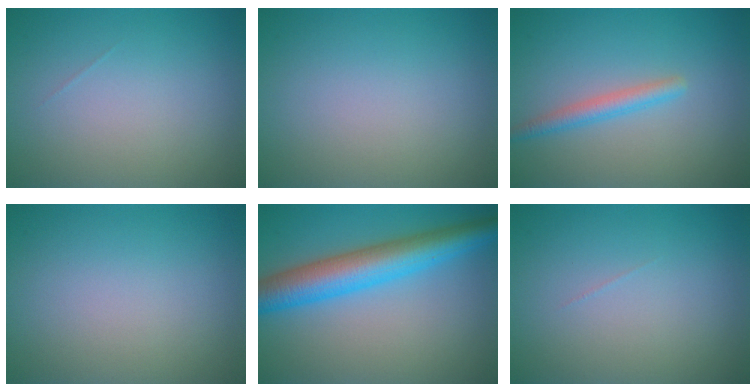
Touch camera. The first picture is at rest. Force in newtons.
{"total": 0.0}
{"total": 2.0, "press": 2.0, "slide": 0.1}
{"total": 0.0}
{"total": 7.1, "press": 7.1, "slide": 0.1}
{"total": 0.0}